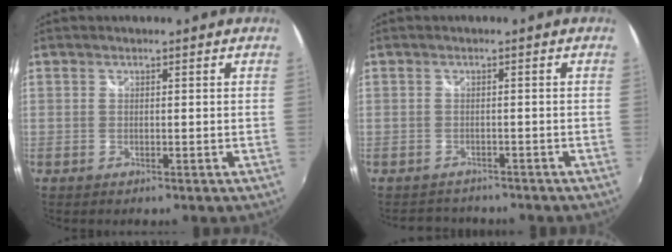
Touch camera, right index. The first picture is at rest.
{"total": 4.1, "force": [-3.6, 1.9, 0.5], "torque": [-0.016, 0.001, -0.053]}